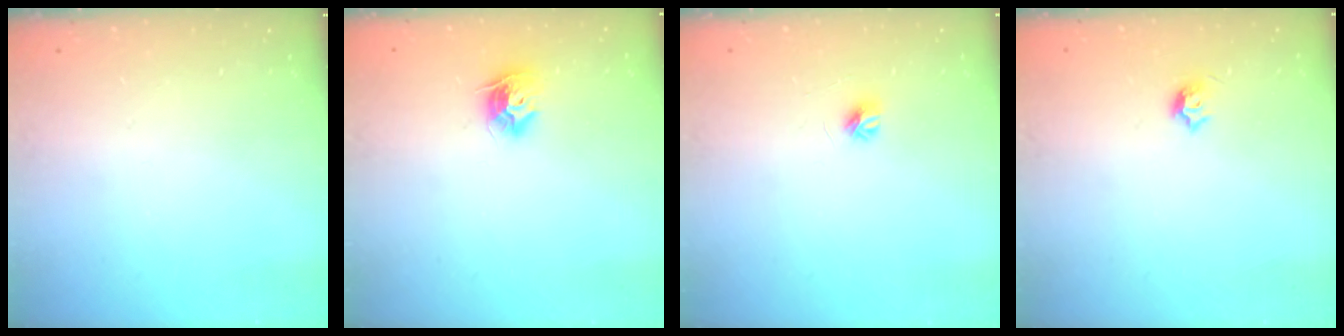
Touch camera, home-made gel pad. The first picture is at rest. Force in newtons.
{"total": 9.3, "press": 9.3, "slide": 0.2}
{"total": 4.1, "press": 4.0, "slide": 0.4}
{"total": 4.1, "press": 4.0, "slide": 0.7}